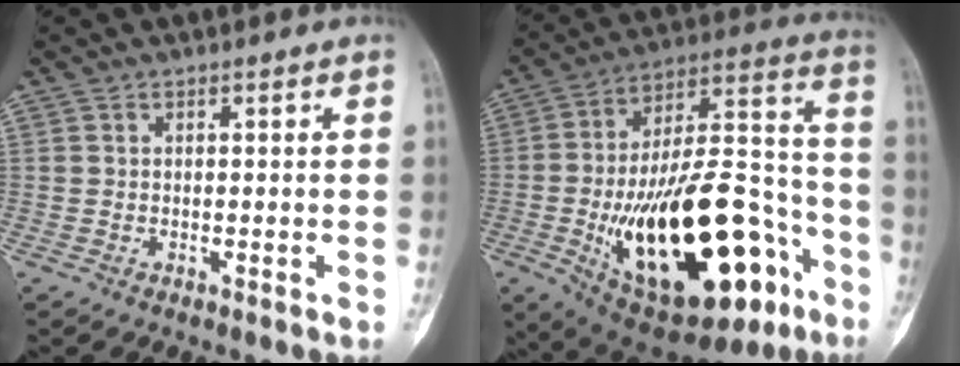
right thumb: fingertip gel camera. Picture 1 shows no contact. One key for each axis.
{"total": 36.0, "fx": -12.6, "fy": 15.9, "fz": 29.7, "tx": -0.457, "ty": 0.047, "tz": -0.176}